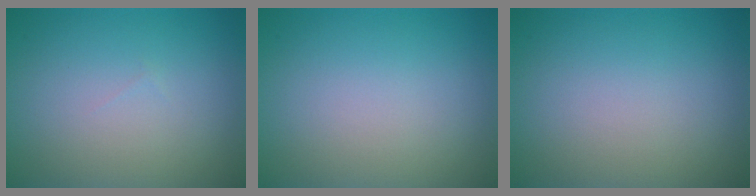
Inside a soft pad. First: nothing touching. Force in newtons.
{"total": 0.0}
{"total": 0.0}